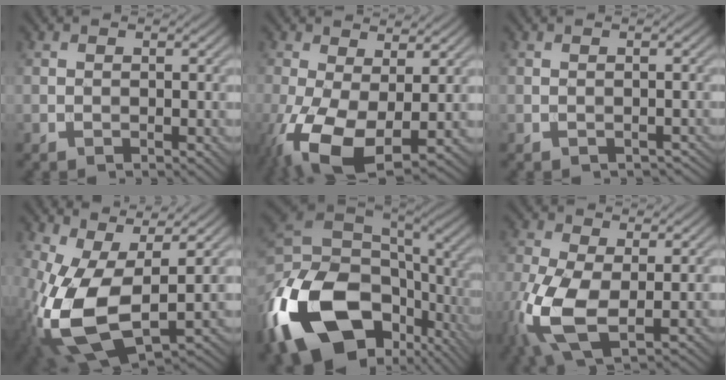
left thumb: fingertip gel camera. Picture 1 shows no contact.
{"total": 10.6, "force": [-2.9, 5.0, 8.9], "torque": [-0.208, -0.018, -0.050]}
{"total": 0.9, "force": [-0.5, 0.7, 0.4], "torque": [-0.009, -0.007, -0.006]}
{"total": 14.8, "force": [-1.6, 7.4, 12.7], "torque": [-0.297, -0.025, -0.017]}
{"total": 20.8, "force": [-7.3, 13.3, 14.2], "torque": [-0.349, -0.045, -0.100]}
{"total": 11.2, "force": [-2.6, 5.6, 9.3], "torque": [-0.249, -0.023, -0.046]}